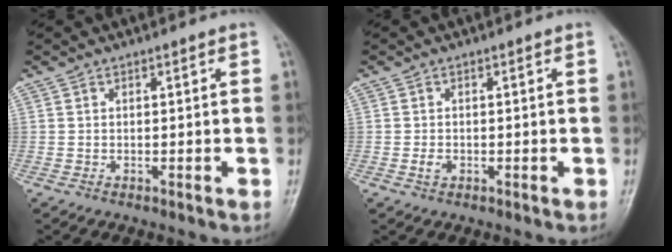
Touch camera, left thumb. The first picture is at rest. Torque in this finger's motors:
{"motor_torque": [0.01, -0.14, 0.22, 0.08, 0.00]}